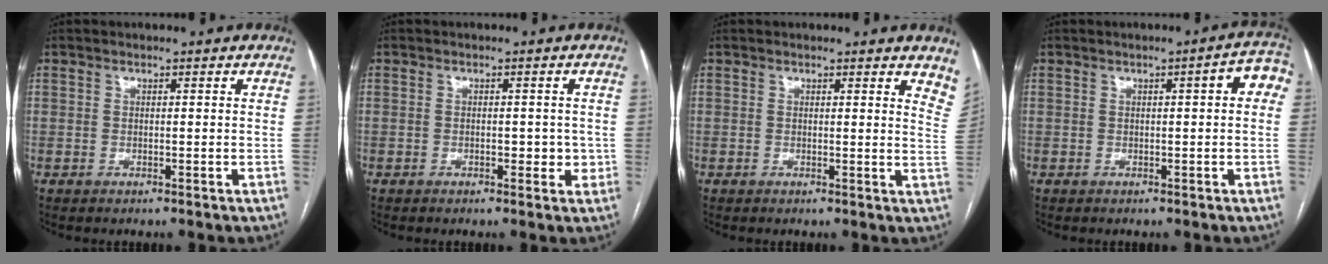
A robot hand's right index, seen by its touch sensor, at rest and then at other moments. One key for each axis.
{"total": 2.6, "fx": -0.4, "fy": 1.5, "fz": 2.1, "tx": -0.022, "ty": 0.004, "tz": -0.003}
{"total": 7.1, "fx": 6.4, "fy": 1.7, "fz": 2.5, "tx": -0.005, "ty": -0.028, "tz": 0.042}
{"total": 4.8, "fx": 1.0, "fy": 1.0, "fz": 4.5, "tx": -0.047, "ty": 0.016, "tz": 0.006}